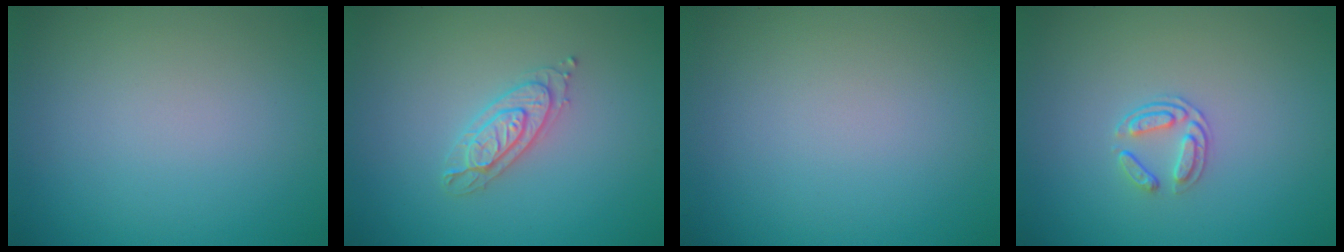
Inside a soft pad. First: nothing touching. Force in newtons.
{"total": 2.2, "press": 2.1, "slide": 0.4}
{"total": 0.0}
{"total": 1.7, "press": 1.3, "slide": 1.1}